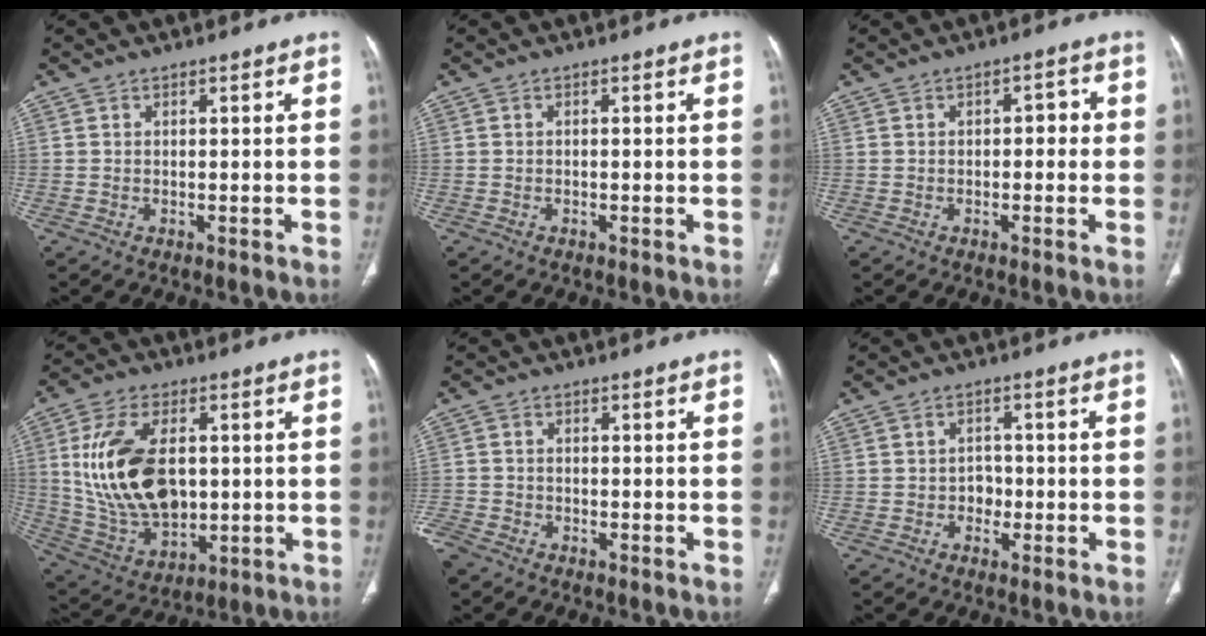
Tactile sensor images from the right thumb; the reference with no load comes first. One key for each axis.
{"total": 0.0}
{"total": 3.1, "fx": 0.0, "fy": 1.8, "fz": 2.5, "tx": -0.015, "ty": 0.013, "tz": -0.007}
{"total": 18.9, "fx": 2.2, "fy": 11.3, "fz": 15.0, "tx": -0.278, "ty": -0.010, "tz": 0.057}
{"total": 4.6, "fx": -3.5, "fy": 2.4, "fz": 1.7, "tx": -0.050, "ty": 0.001, "tz": -0.072}
{"total": 2.7, "fx": -0.8, "fy": 2.3, "fz": 1.1, "tx": 0.002, "ty": 0.010, "tz": -0.017}